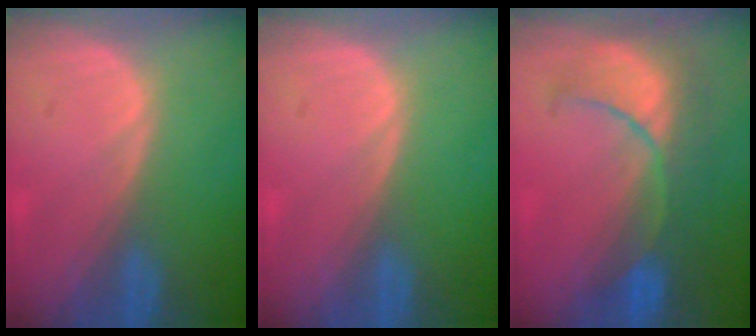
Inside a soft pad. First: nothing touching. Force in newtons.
{"total": 0.0}
{"total": 8.5, "press": 8.4, "slide": 1.7}